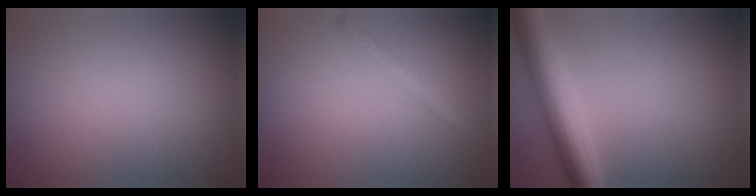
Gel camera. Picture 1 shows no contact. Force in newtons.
{"total": 1.4, "press": 1.4, "slide": 0.1}
{"total": 6.0, "press": 6.0, "slide": 0.3}